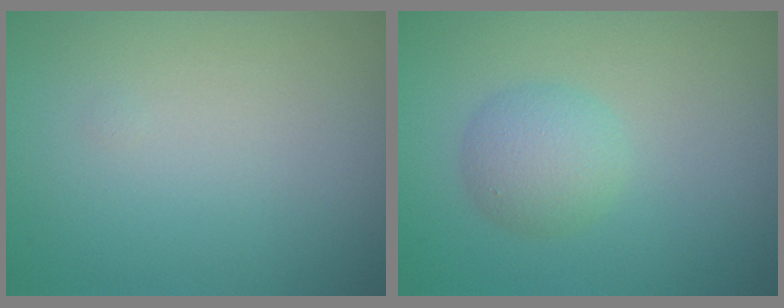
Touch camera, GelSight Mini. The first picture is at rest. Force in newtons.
{"total": 2.9, "press": 2.9, "slide": 0.1}